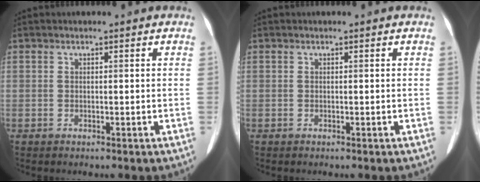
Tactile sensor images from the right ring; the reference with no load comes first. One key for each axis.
{"total": 0.0}